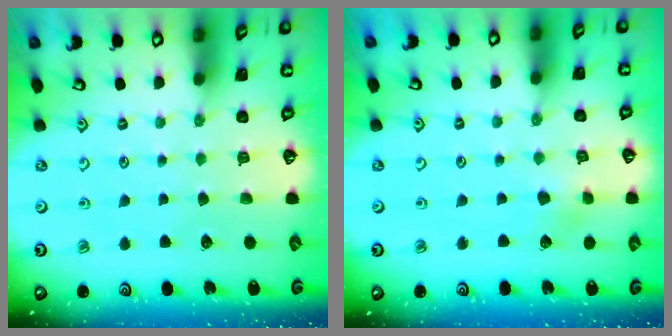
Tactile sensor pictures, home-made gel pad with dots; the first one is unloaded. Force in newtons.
{"total": 3.9, "press": 3.9, "slide": 0.5}